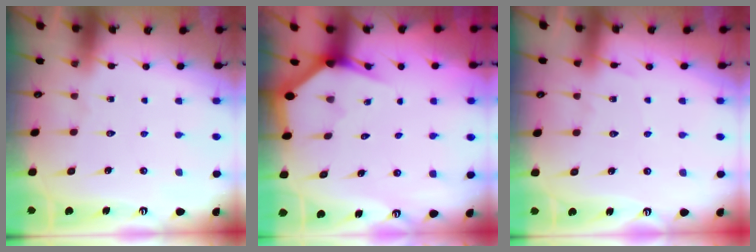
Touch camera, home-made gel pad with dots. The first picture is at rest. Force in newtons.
{"total": 3.0, "press": 3.0, "slide": 0.0}
{"total": 3.8, "press": 3.8, "slide": 0.5}